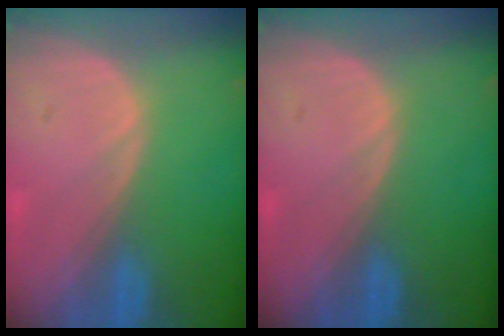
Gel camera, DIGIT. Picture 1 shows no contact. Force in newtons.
{"total": 0.0}